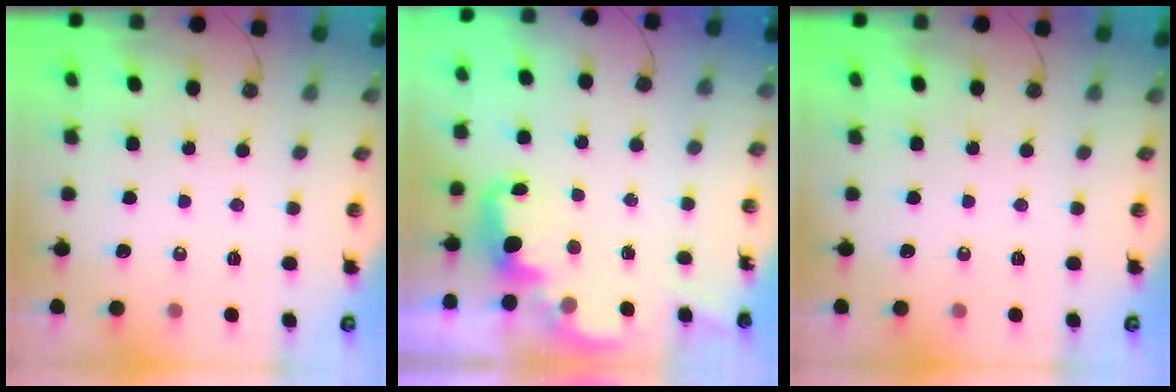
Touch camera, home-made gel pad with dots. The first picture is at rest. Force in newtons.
{"total": 2.6, "press": 2.6, "slide": 0.7}
{"total": 0.0}